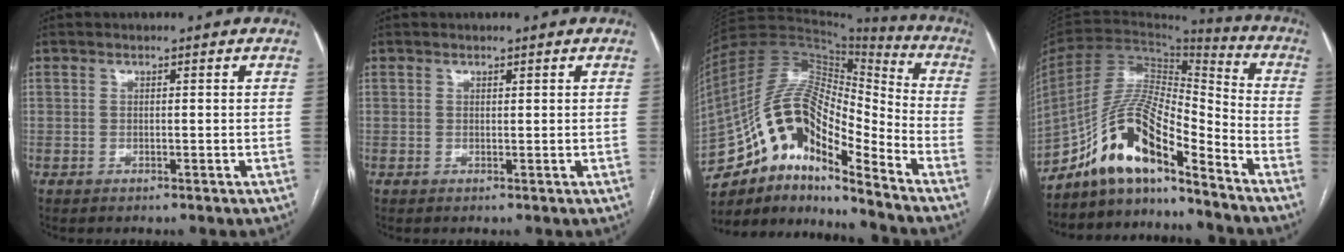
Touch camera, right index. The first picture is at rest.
{"total": 0.0}
{"total": 18.8, "force": [-11.1, 5.7, 14.1], "torque": [-0.270, 0.038, -0.190]}
{"total": 14.4, "force": [-10.8, 2.5, 9.1], "torque": [-0.172, 0.027, -0.193]}